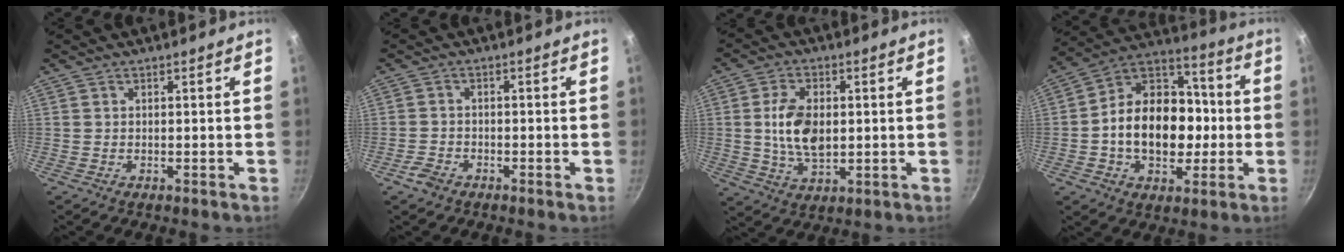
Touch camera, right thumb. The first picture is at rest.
{"total": 2.7, "force": [-2.1, 1.4, 1.1], "torque": [-0.030, 0.016, -0.040]}
{"total": 9.7, "force": [0.6, 5.7, 7.8], "torque": [-0.134, -0.005, 0.012]}
{"total": 19.6, "force": [-2.1, 14.3, 13.1], "torque": [-0.176, 0.042, -0.047]}